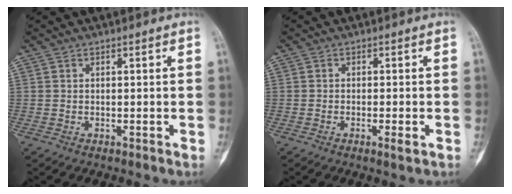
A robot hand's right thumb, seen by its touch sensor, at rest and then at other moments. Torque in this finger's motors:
{"motor_torque": [-0.43, 0.12, -0.26, -0.08, -0.07]}